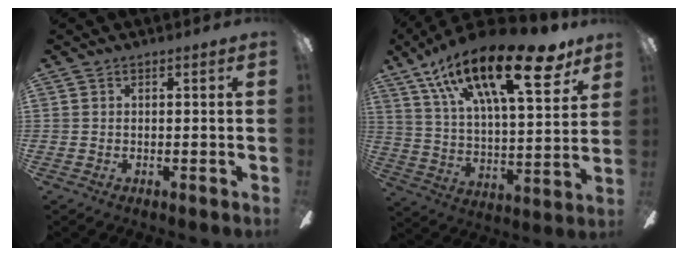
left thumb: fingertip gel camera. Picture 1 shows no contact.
{"total": 26.4, "force": [15.8, 9.5, 18.9], "torque": [-0.302, -0.081, 0.261]}